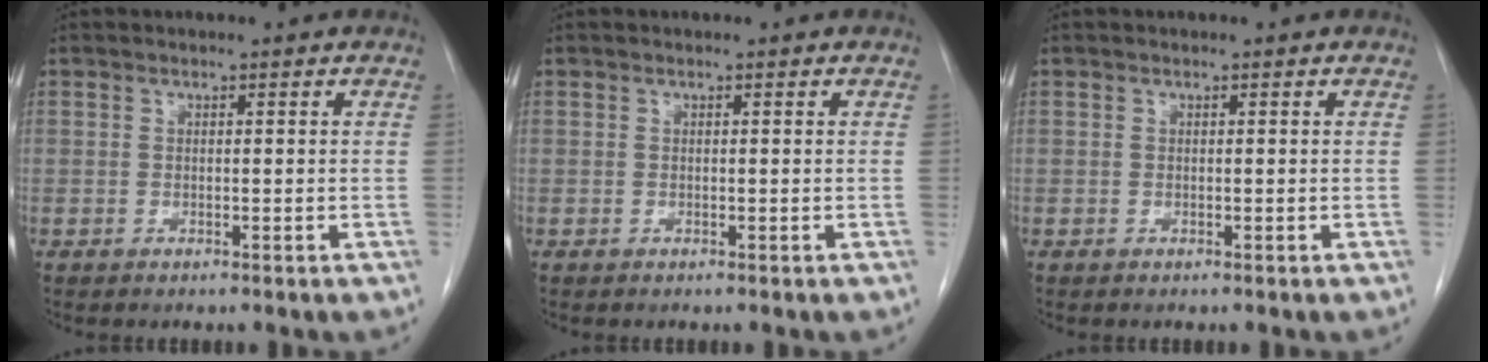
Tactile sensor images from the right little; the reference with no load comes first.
{"total": 0.0}
{"total": 0.0}